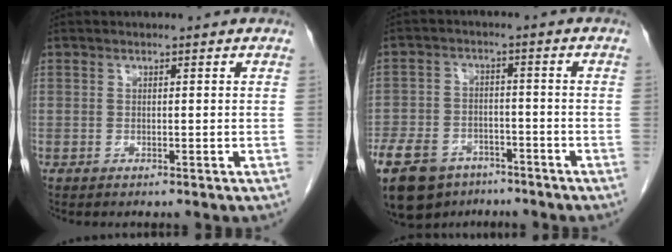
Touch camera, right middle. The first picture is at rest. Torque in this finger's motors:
{"motor_torque": [1.15, -0.99, 0.60, 0.17]}